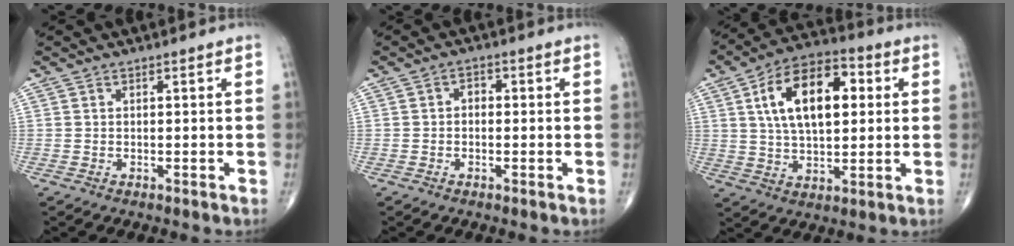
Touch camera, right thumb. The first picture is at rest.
{"total": 1.8, "force": [-0.2, 1.3, 1.2], "torque": [-0.006, 0.010, -0.009]}
{"total": 16.5, "force": [3.9, 8.8, 13.4], "torque": [-0.206, 0.012, 0.061]}